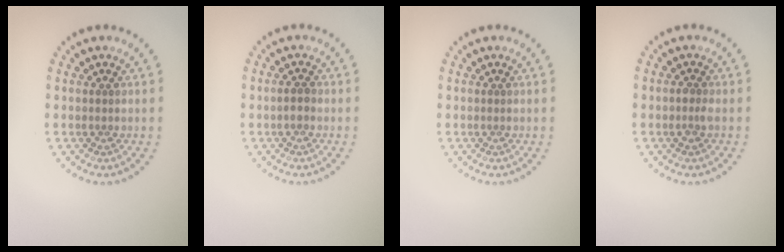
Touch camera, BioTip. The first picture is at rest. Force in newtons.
{"total": 0.9, "press": 0.9, "slide": 0.1}
{"total": 0.0}
{"total": 0.7, "press": 0.7, "slide": 0.1}